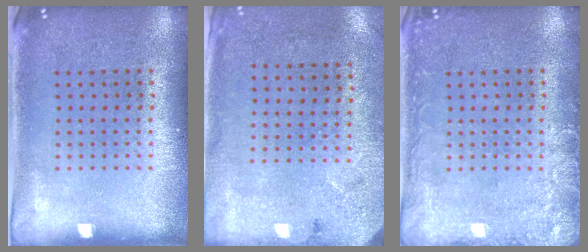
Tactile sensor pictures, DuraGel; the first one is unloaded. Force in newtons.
{"total": 2.6, "press": 2.1, "slide": 1.6}
{"total": 2.6, "press": 2.6, "slide": 0.3}